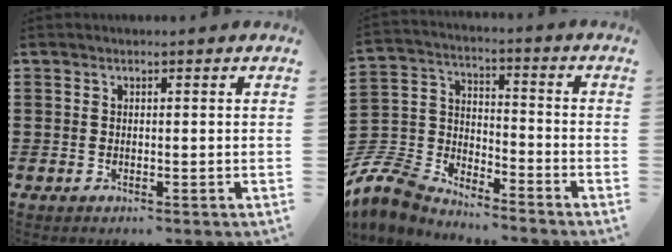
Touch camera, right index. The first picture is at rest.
{"total": 7.2, "force": [-6.6, 2.5, 1.3], "torque": [-0.074, -0.005, -0.144]}